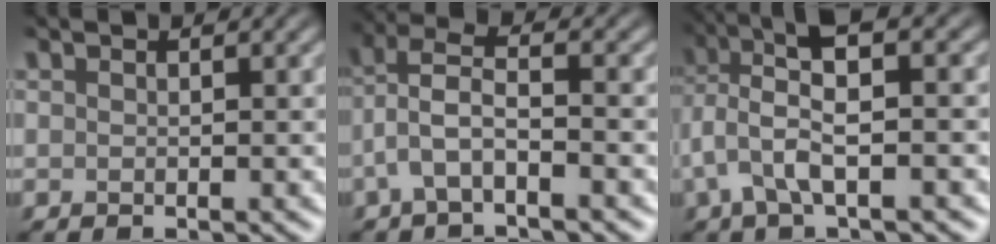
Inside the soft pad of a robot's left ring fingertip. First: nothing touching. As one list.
[{"total": 3.7, "force": [-1.2, 1.1, 3.3], "torque": [-0.077, 0.014, -0.033]}, {"total": 5.5, "force": [1.1, 1.7, 5.1], "torque": [-0.113, 0.005, 0.017]}]